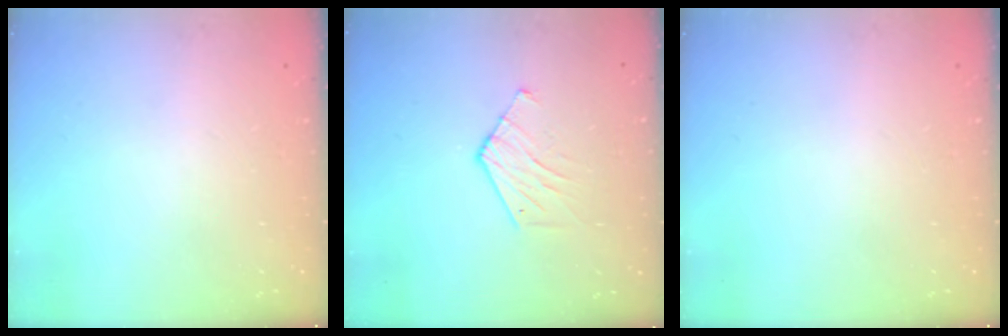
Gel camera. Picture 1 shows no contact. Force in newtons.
{"total": 6.8, "press": 6.7, "slide": 0.4}
{"total": 0.0}